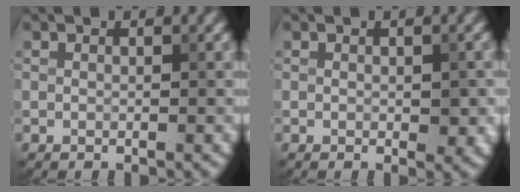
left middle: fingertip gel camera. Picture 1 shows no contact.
{"total": 1.6, "force": [-0.2, 0.8, 1.4], "torque": [-0.018, -0.004, -0.001]}